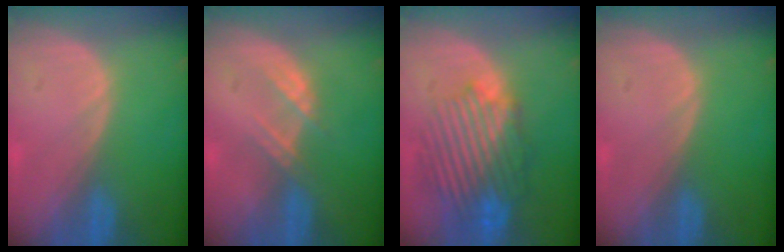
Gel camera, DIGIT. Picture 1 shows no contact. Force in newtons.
{"total": 2.7, "press": 2.7, "slide": 0.3}
{"total": 10.2, "press": 9.7, "slide": 3.4}
{"total": 0.0}